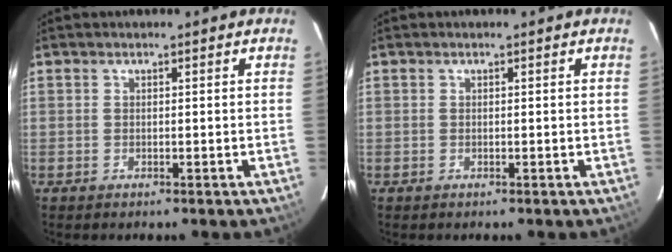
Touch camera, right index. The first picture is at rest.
{"total": 0.0}